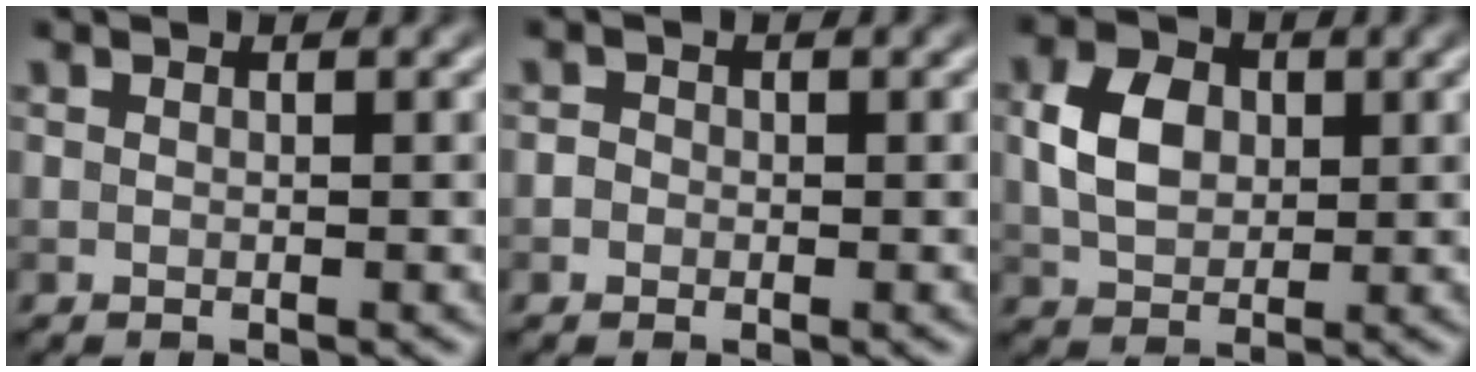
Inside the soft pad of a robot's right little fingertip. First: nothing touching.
{"total": 1.0, "force": [-0.1, 0.9, 0.3], "torque": [0.003, 0.000, -0.010]}
{"total": 4.6, "force": [0.6, 3.4, 3.0], "torque": [-0.066, 0.004, 0.008]}